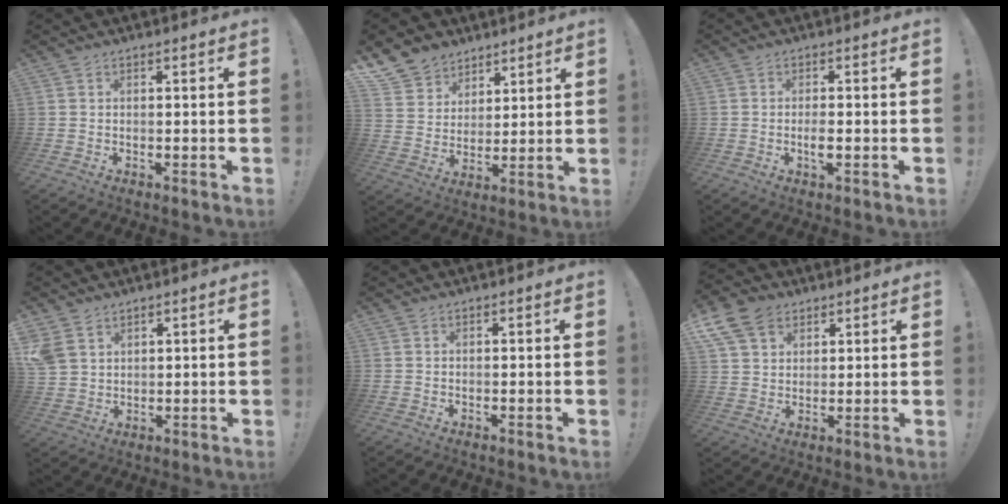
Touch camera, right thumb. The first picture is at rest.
{"total": 9.7, "force": [6.8, 6.8, 1.1], "torque": [-0.031, -0.052, 0.138]}
{"total": 1.2, "force": [-0.6, 0.8, 0.6], "torque": [-0.008, 0.000, -0.010]}
{"total": 6.1, "force": [3.7, 4.2, 2.4], "torque": [-0.050, -0.015, 0.076]}
{"total": 0.0}
{"total": 11.0, "force": [6.0, 7.8, 4.9], "torque": [-0.092, -0.026, 0.121]}